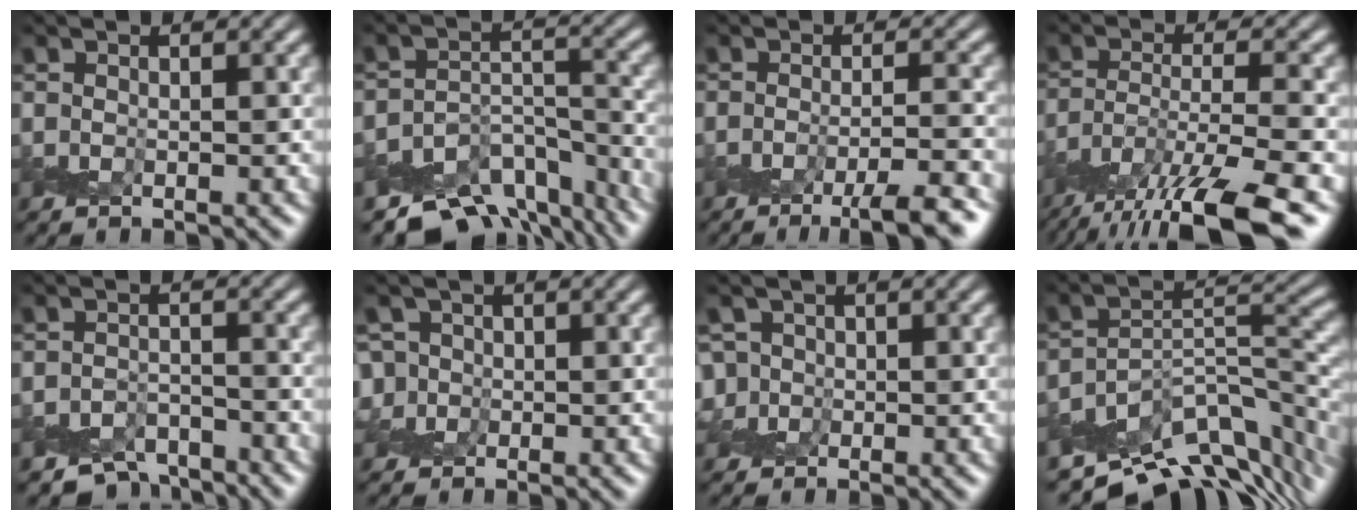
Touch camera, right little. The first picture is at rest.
{"total": 9.2, "force": [-7.8, 3.9, 3.0], "torque": [-0.040, -0.012, -0.113]}
{"total": 5.5, "force": [-3.6, 0.8, 4.1], "torque": [-0.058, 0.003, -0.057]}
{"total": 9.7, "force": [-6.9, 2.6, 6.4], "torque": [-0.120, -0.014, -0.122]}
{"total": 4.3, "force": [-3.8, 1.7, 1.0], "torque": [-0.005, -0.005, -0.067]}
{"total": 3.3, "force": [0.0, 3.2, 0.8], "torque": [0.002, 0.023, -0.017]}
{"total": 2.9, "force": [0.0, 2.8, 0.7], "torque": [0.000, 0.020, -0.011]}
{"total": 10.3, "force": [-7.4, 4.5, 5.6], "torque": [-0.078, 0.000, -0.119]}